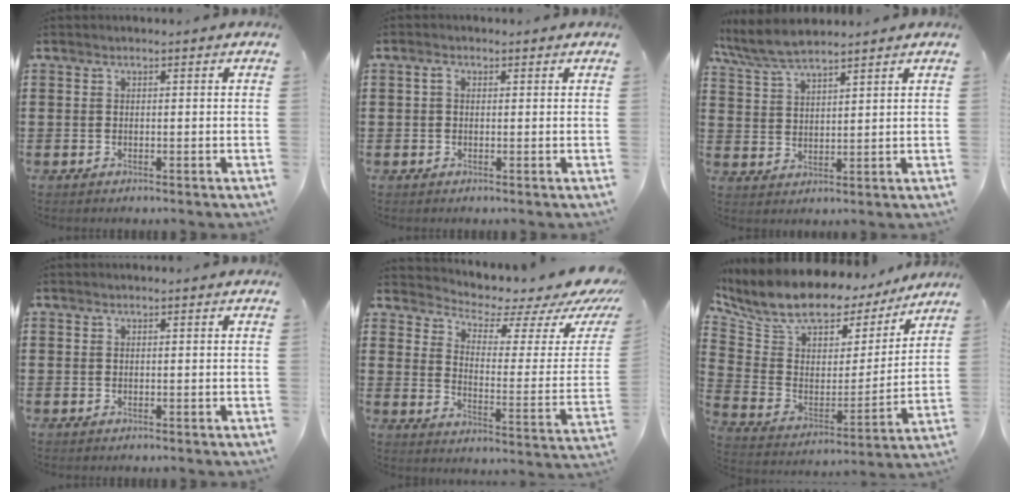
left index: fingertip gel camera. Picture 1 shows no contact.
{"total": 1.4, "force": [0.1, 1.0, 1.0], "torque": [-0.021, 0.008, 0.001]}
{"total": 6.1, "force": [5.4, 1.3, 2.4], "torque": [-0.064, -0.011, 0.102]}
{"total": 0.0}
{"total": 4.0, "force": [3.4, 1.1, 1.8], "torque": [-0.044, -0.043, 0.050]}
{"total": 10.0, "force": [8.7, 4.0, 3.1], "torque": [-0.093, -0.064, 0.149]}